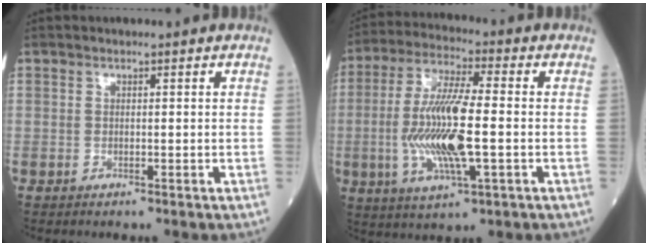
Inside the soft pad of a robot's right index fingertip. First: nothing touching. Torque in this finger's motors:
{"motor_torque": [2.14, 0.00, 1.06, 0.21]}